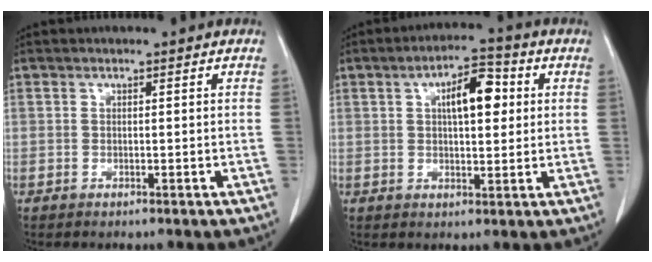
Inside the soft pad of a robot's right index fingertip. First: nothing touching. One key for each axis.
{"total": 7.6, "fx": 2.0, "fy": 2.9, "fz": 6.8, "tx": -0.108, "ty": 0.018, "tz": 0.029}